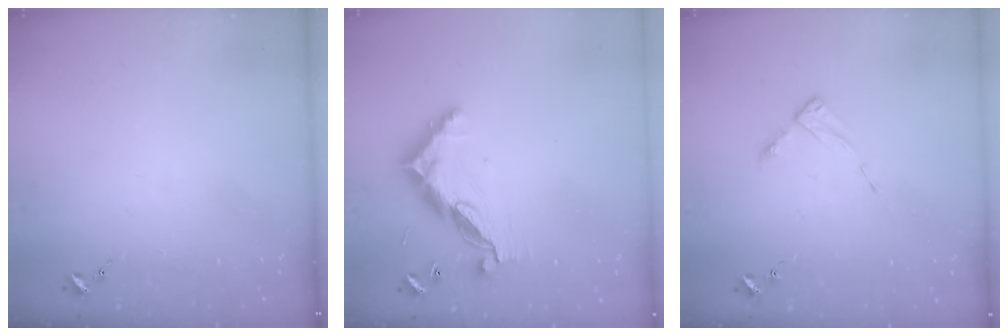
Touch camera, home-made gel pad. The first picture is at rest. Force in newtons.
{"total": 11.5, "press": 11.4, "slide": 1.0}
{"total": 2.8, "press": 2.8, "slide": 0.4}